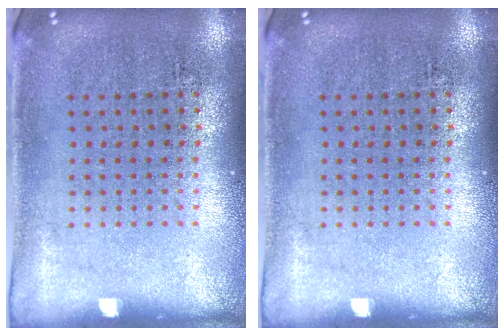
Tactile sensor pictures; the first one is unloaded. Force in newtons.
{"total": 0.0}